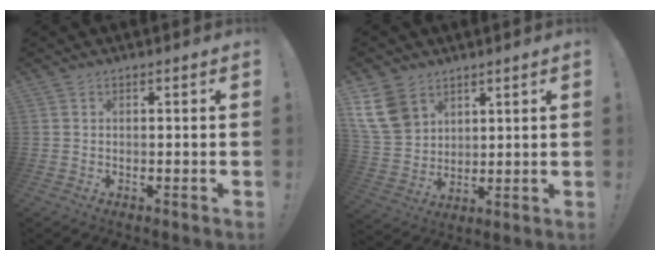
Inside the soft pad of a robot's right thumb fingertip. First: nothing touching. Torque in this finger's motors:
{"motor_torque": [-0.04, 0.44, 0.59, 0.81, 0.04]}